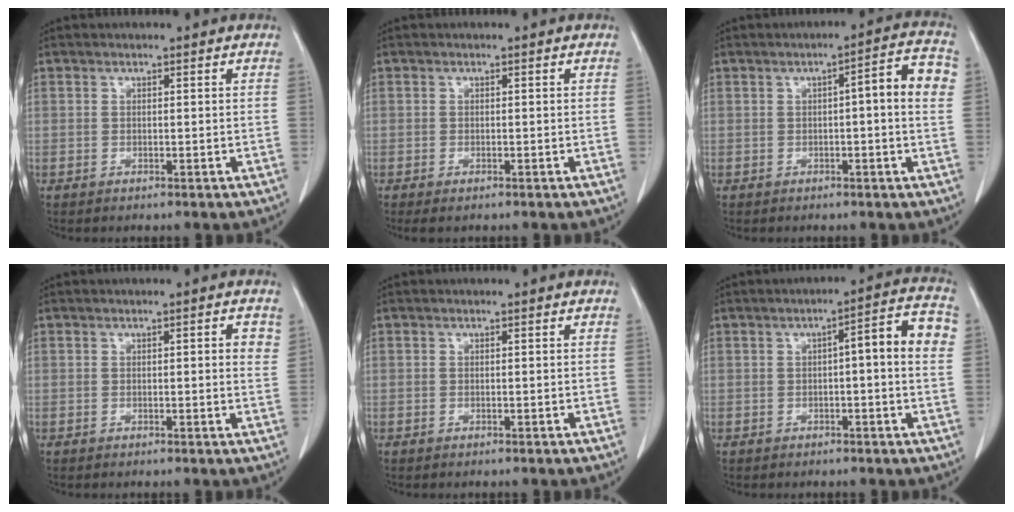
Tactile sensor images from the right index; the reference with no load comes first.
{"total": 1.2, "force": [-0.8, 0.4, 0.8], "torque": [-0.015, -0.003, -0.010]}
{"total": 6.8, "force": [0.8, 0.8, 6.7], "torque": [-0.083, 0.020, 0.002]}
{"total": 2.2, "force": [0.7, 0.5, 2.0], "torque": [-0.021, 0.001, 0.004]}
{"total": 0.0}
{"total": 7.7, "force": [0.9, 1.0, 7.6], "torque": [-0.097, 0.022, 0.003]}